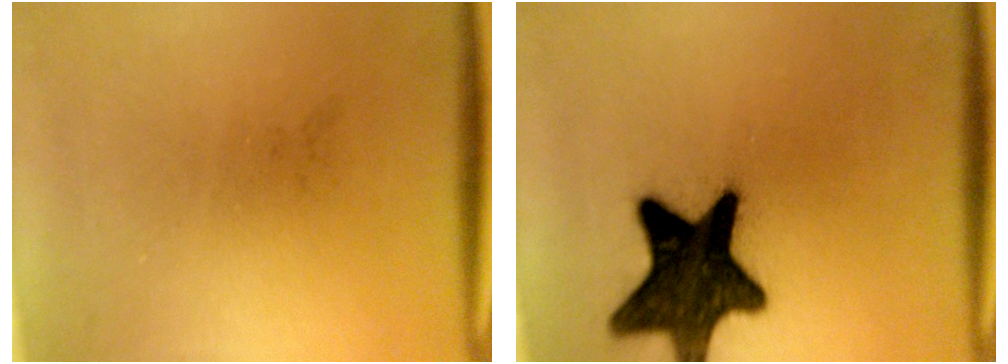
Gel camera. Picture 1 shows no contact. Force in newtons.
{"total": 16.1}